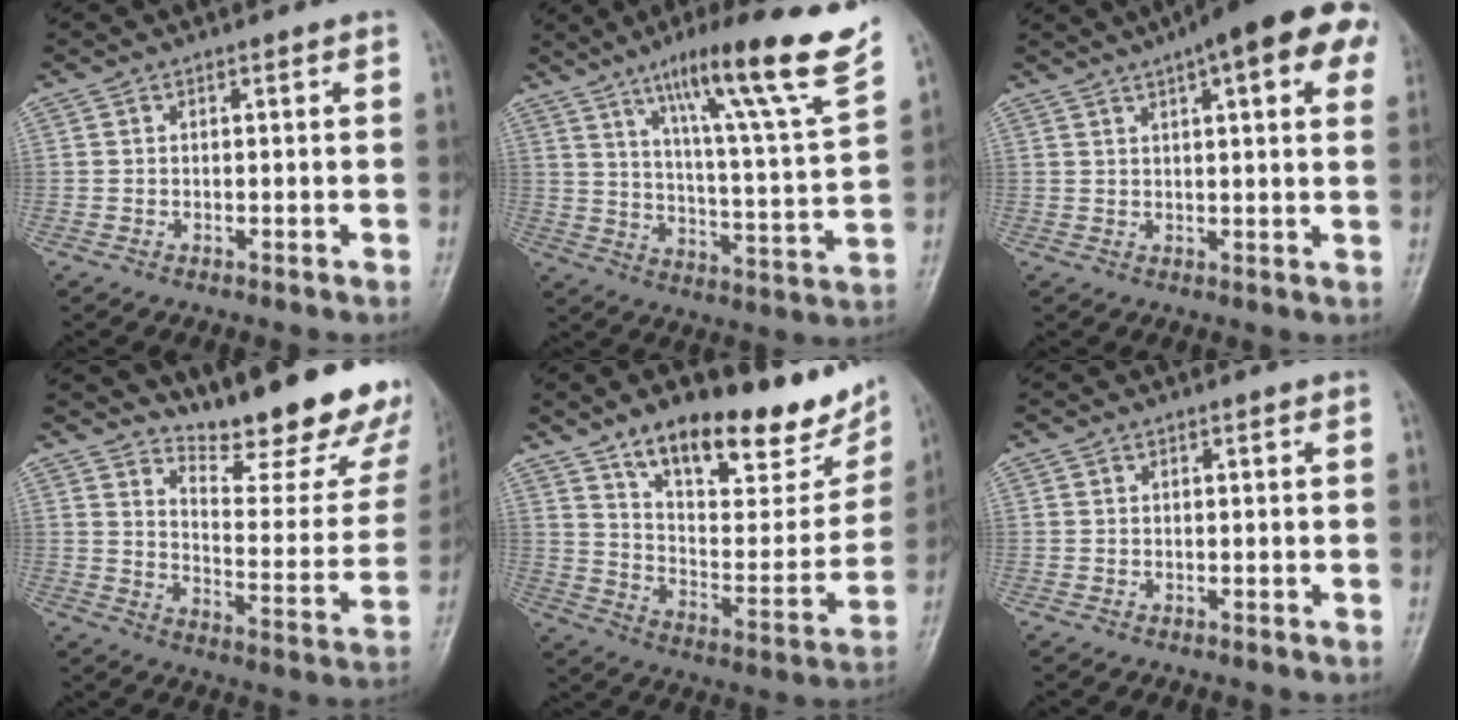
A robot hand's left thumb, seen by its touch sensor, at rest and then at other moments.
{"total": 21.0, "force": [13.7, 0.9, 16.0], "torque": [-0.218, -0.061, 0.208]}
{"total": 16.8, "force": [8.3, 4.8, 13.7], "torque": [-0.172, 0.019, 0.102]}
{"total": 22.1, "force": [17.6, 5.8, 12.0], "torque": [-0.126, -0.131, 0.238]}
{"total": 24.0, "force": [16.3, 9.3, 15.0], "torque": [-0.159, -0.069, 0.254]}
{"total": 0.0}